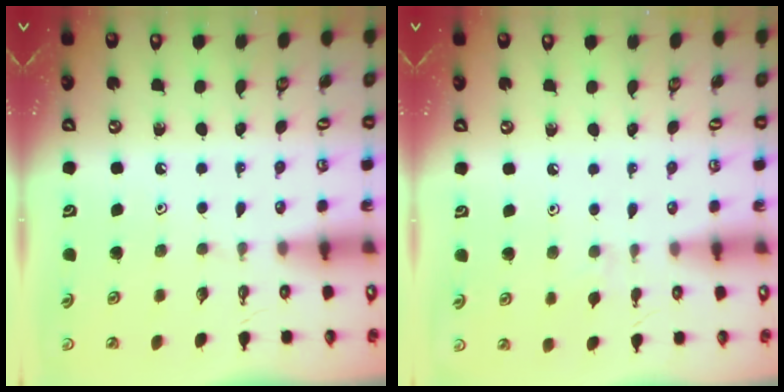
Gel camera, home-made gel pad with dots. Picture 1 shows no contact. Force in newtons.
{"total": 5.5, "press": 5.5, "slide": 0.7}